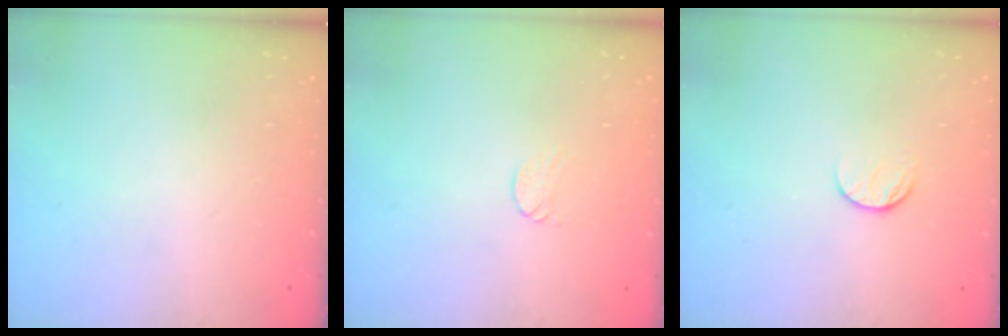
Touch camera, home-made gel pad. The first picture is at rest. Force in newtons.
{"total": 4.9, "press": 4.8, "slide": 0.4}
{"total": 7.5, "press": 7.5, "slide": 0.9}